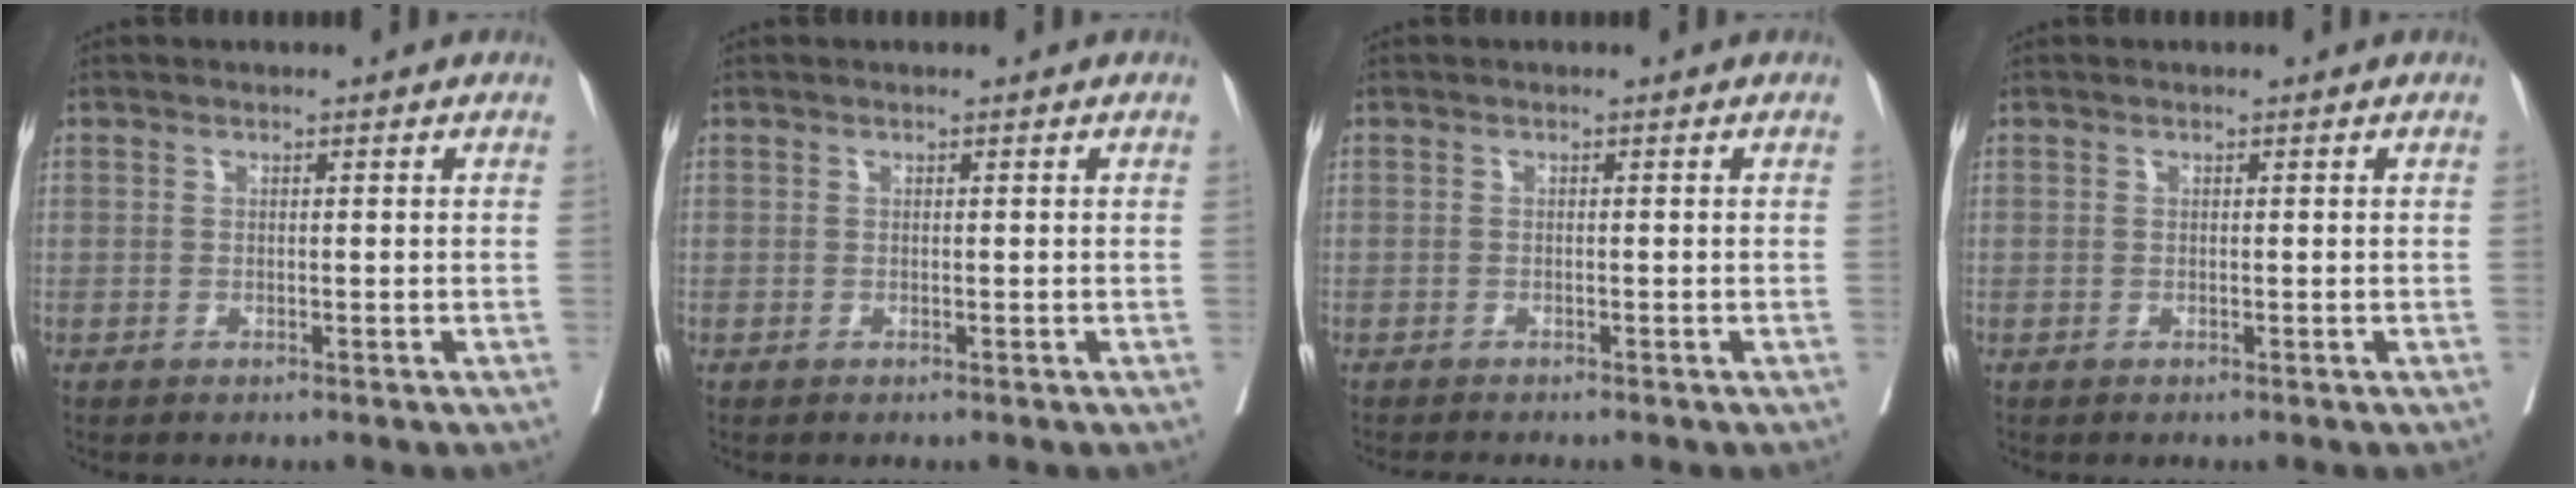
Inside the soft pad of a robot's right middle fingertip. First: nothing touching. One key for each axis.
{"total": 0.0}
{"total": 1.4, "fx": -1.3, "fy": 0.0, "fz": 0.4, "tx": -0.008, "ty": -0.004, "tz": -0.021}
{"total": 0.0}